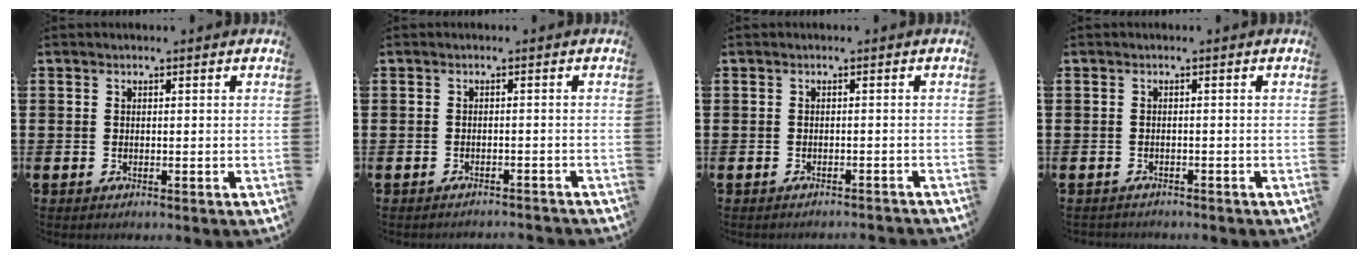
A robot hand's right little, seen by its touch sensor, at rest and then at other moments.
{"total": 1.0, "force": [-1.0, -0.1, -0.1], "torque": [-0.001, 0.002, -0.021]}
{"total": 0.8, "force": [-0.8, -0.1, 0.0], "torque": [-0.001, 0.000, -0.016]}
{"total": 0.7, "force": [-0.7, 0.1, -0.1], "torque": [-0.001, -0.002, -0.015]}